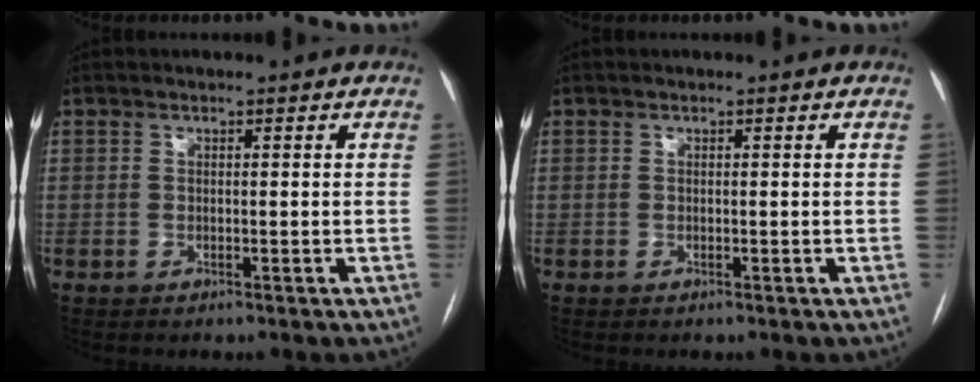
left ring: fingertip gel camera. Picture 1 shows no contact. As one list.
[{"total": 0.0}]